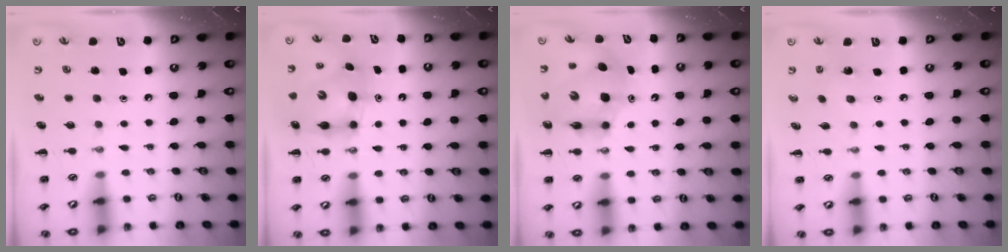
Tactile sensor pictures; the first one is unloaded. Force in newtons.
{"total": 6.6, "press": 6.5, "slide": 0.9}
{"total": 8.5, "press": 8.1, "slide": 2.4}
{"total": 1.1, "press": 1.0, "slide": 0.5}